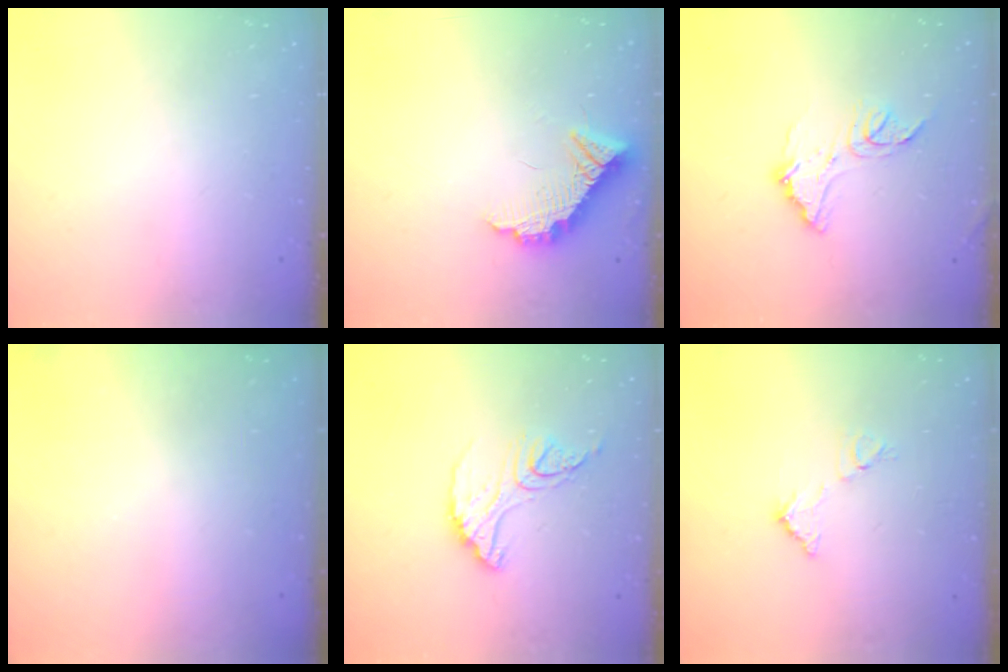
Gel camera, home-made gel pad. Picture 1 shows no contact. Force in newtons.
{"total": 10.7, "press": 10.7, "slide": 0.7}
{"total": 12.3, "press": 12.3, "slide": 1.0}
{"total": 3.0, "press": 3.0, "slide": 0.1}
{"total": 12.7, "press": 12.6, "slide": 1.2}
{"total": 8.9, "press": 8.9, "slide": 0.3}